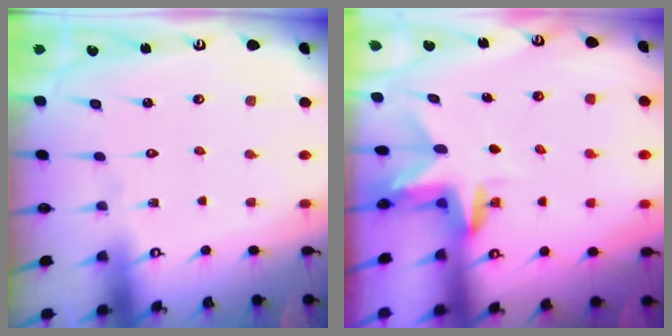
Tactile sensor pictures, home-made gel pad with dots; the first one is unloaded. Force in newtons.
{"total": 3.0, "press": 3.0, "slide": 0.2}